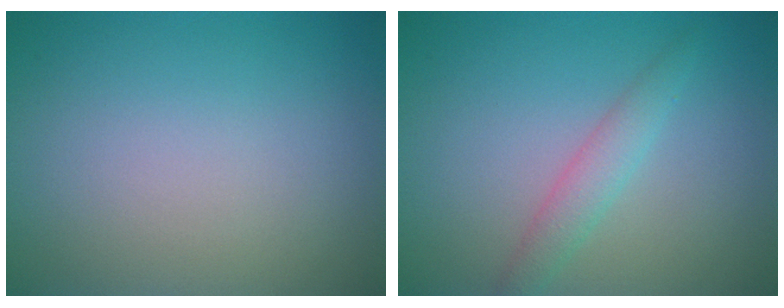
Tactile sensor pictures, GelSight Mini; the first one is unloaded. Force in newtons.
{"total": 1.6, "press": 1.6, "slide": 0.1}